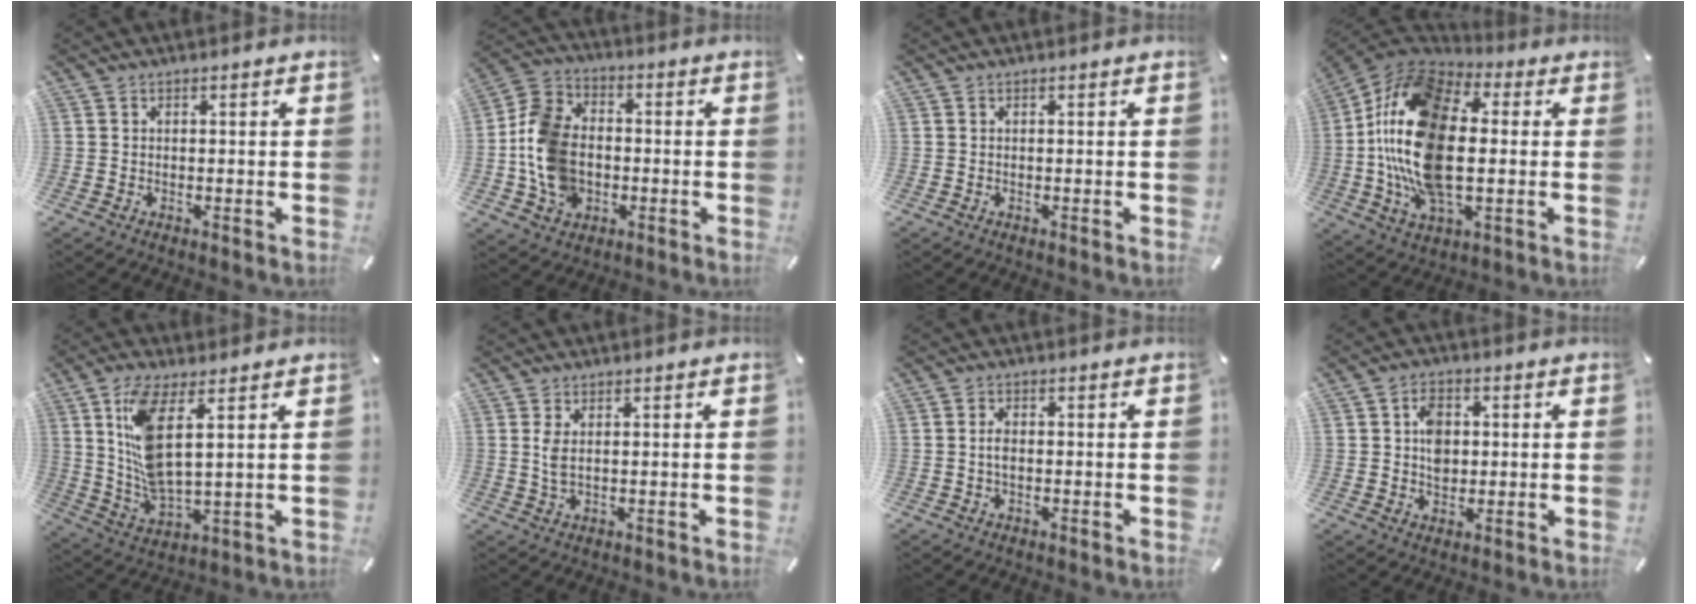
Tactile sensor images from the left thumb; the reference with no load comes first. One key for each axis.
{"total": 13.2, "fx": -2.6, "fy": 10.5, "fz": 7.5, "tx": -0.177, "ty": 0.023, "tz": -0.047}
{"total": 0.0}
{"total": 22.2, "fx": -1.1, "fy": 12.9, "fz": 18.1, "tx": -0.397, "ty": 0.004, "tz": -0.019}
{"total": 12.1, "fx": 4.8, "fy": 4.0, "fz": 10.4, "tx": -0.240, "ty": -0.020, "tz": 0.084}
{"total": 3.3, "fx": 0.7, "fy": 1.1, "fz": 3.0, "tx": -0.077, "ty": -0.003, "tz": 0.007}
{"total": 2.2, "fx": -0.2, "fy": 1.1, "fz": 1.9, "tx": -0.044, "ty": -0.001, "tz": -0.007}
{"total": 6.1, "fx": 0.8, "fy": 4.8, "fz": 3.6, "tx": -0.052, "ty": 0.004, "tz": 0.010}